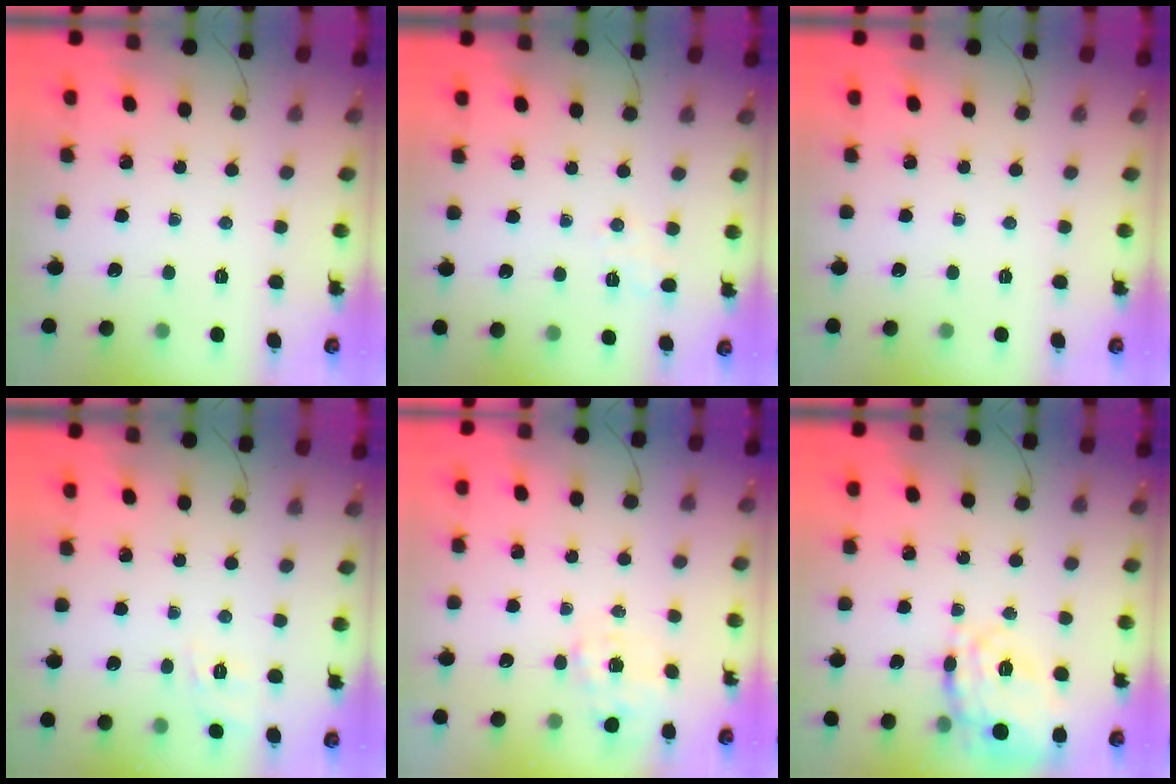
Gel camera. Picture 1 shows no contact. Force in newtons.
{"total": 1.4, "press": 0.7, "slide": 1.2}
{"total": 0.0}
{"total": 2.0, "press": 0.6, "slide": 1.9}
{"total": 2.2, "press": 2.1, "slide": 0.7}
{"total": 21.4, "press": 21.3, "slide": 1.0}